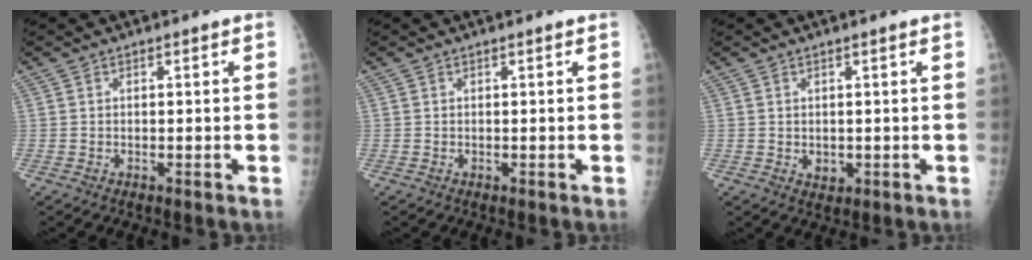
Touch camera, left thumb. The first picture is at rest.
{"total": 0.0}
{"total": 1.8, "force": [0.3, 1.2, 1.3], "torque": [-0.015, -0.005, 0.010]}